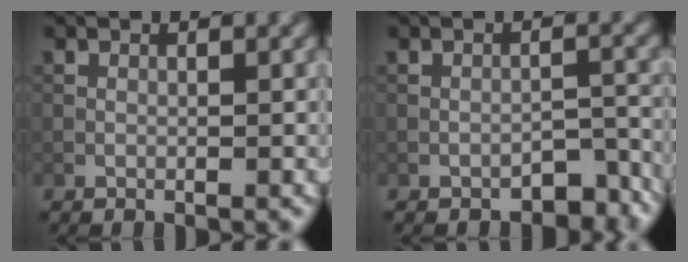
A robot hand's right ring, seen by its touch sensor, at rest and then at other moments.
{"total": 2.5, "force": [-2.1, 1.0, 1.1], "torque": [-0.010, 0.007, -0.028]}